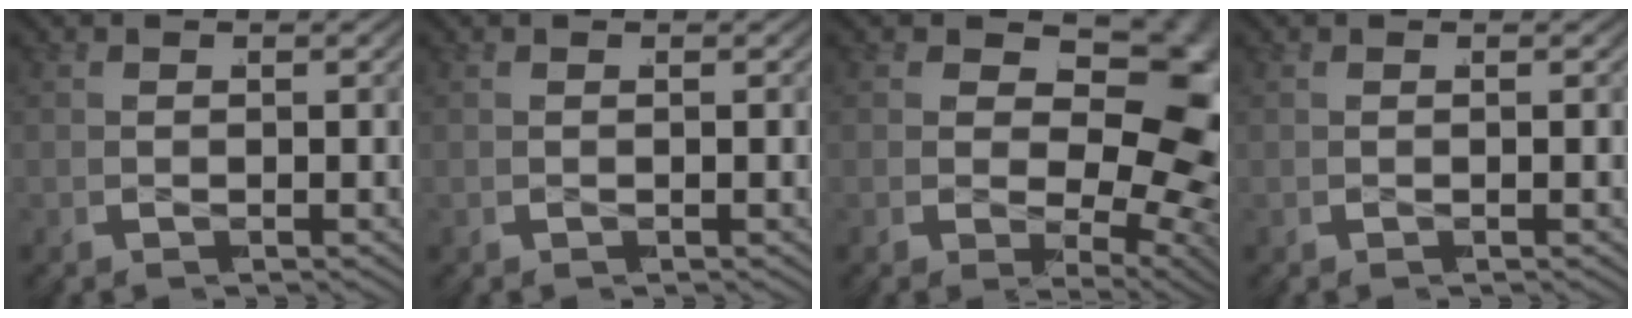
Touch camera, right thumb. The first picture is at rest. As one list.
[{"total": 0.0}, {"total": 14.8, "force": [-0.7, 8.6, 12.1], "torque": [-0.180, -0.038, 0.008]}, {"total": 0.0}]